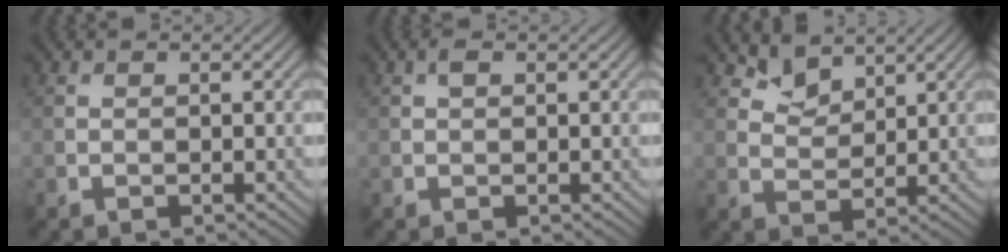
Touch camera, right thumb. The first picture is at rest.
{"total": 0.9, "force": [0.4, 0.5, 0.6], "torque": [-0.013, 0.001, 0.006]}
{"total": 3.5, "force": [2.8, 1.7, 1.2], "torque": [-0.030, -0.010, 0.056]}